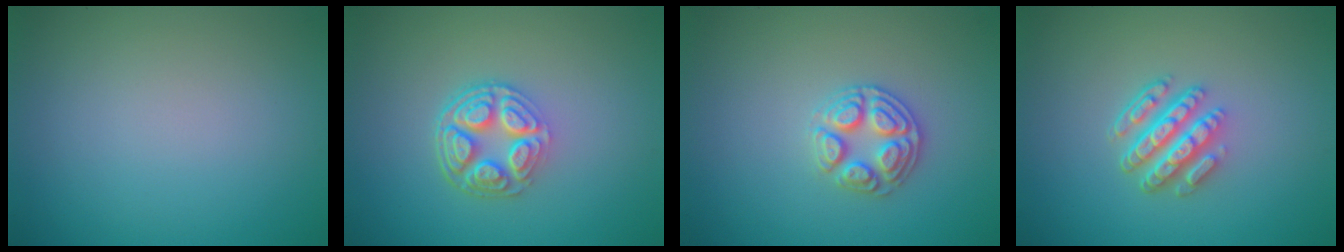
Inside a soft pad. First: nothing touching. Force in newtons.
{"total": 5.0, "press": 3.7, "slide": 3.3}
{"total": 2.9, "press": 2.9, "slide": 0.1}
{"total": 4.7, "press": 3.5, "slide": 3.1}